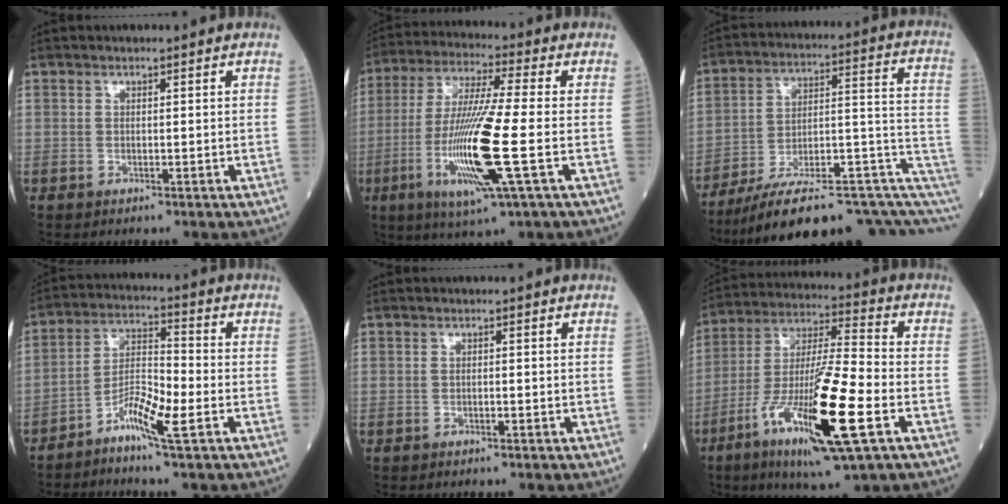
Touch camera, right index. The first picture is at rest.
{"total": 15.8, "force": [-3.7, 0.3, 15.3], "torque": [-0.314, -0.020, -0.073]}
{"total": 22.7, "force": [-12.1, 5.7, 18.3], "torque": [-0.206, 0.055, -0.179]}
{"total": 6.8, "force": [-3.7, 0.5, 5.7], "torque": [-0.105, 0.005, -0.073]}
{"total": 0.6, "force": [-0.1, 0.1, 0.6], "torque": [-0.012, -0.002, -0.001]}
{"total": 20.0, "force": [-7.6, 1.8, 18.4], "torque": [-0.360, -0.034, -0.135]}